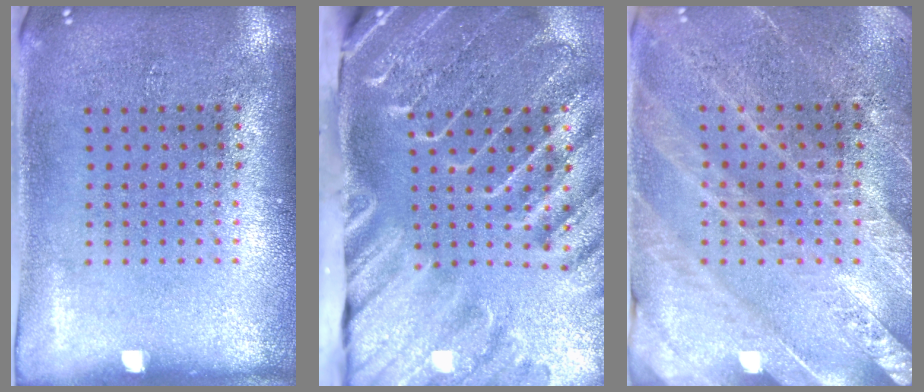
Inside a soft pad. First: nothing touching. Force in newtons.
{"total": 4.5, "press": 3.3, "slide": 2.9}
{"total": 2.8, "press": 2.7, "slide": 0.7}